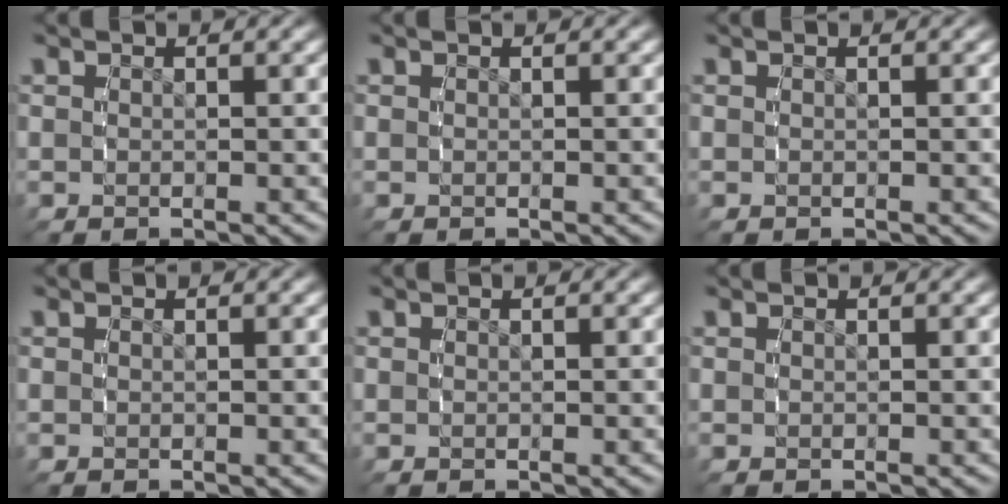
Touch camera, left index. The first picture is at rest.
{"total": 0.0}
{"total": 0.0}
{"total": 0.0}
{"total": 0.0}
{"total": 0.0}